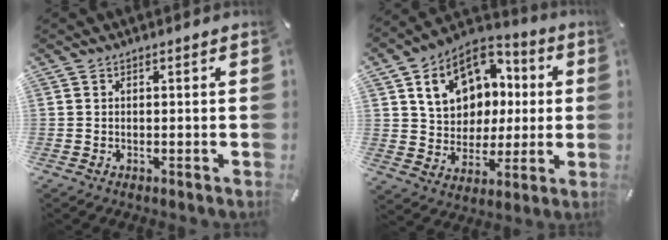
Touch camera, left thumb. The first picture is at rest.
{"total": 15.3, "force": [4.6, 12.6, 7.2], "torque": [-0.120, -0.003, 0.094]}